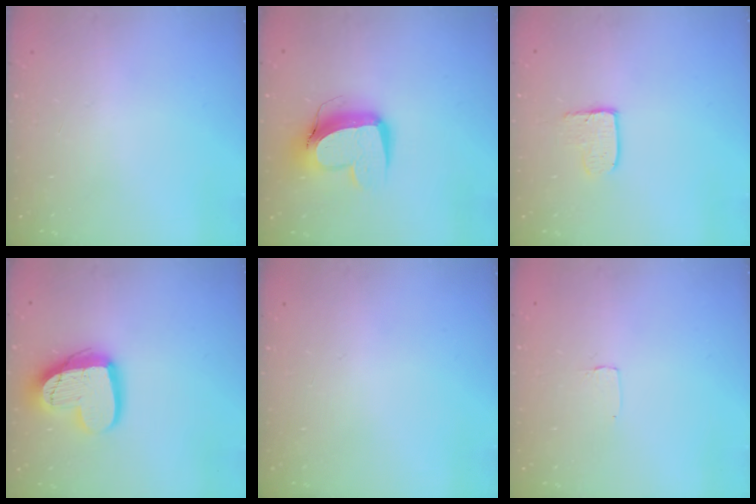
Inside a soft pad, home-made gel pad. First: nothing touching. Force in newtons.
{"total": 13.1, "press": 13.0, "slide": 1.6}
{"total": 3.9, "press": 3.9, "slide": 0.4}
{"total": 16.3, "press": 16.3, "slide": 1.3}
{"total": 0.0}
{"total": 2.6, "press": 2.6, "slide": 0.2}